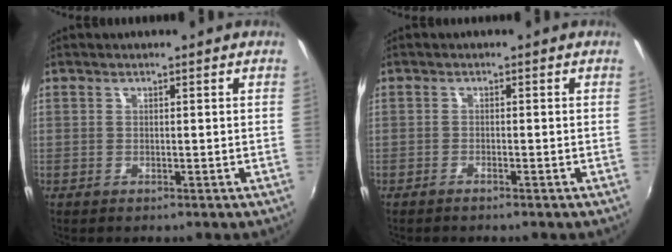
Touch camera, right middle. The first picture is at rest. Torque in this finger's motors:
{"motor_torque": [-0.35, 0.11, -0.02, 0.00]}